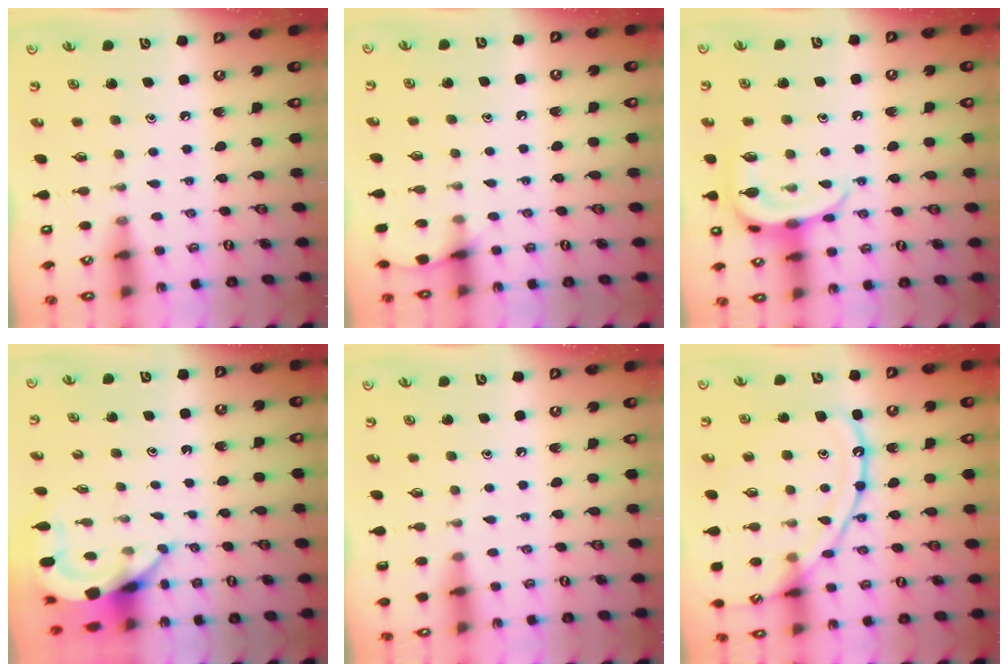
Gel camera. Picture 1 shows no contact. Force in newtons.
{"total": 6.0, "press": 5.9, "slide": 0.7}
{"total": 13.7, "press": 13.7, "slide": 0.9}
{"total": 5.3, "press": 5.2, "slide": 0.5}
{"total": 0.0}
{"total": 14.7, "press": 14.7, "slide": 1.4}